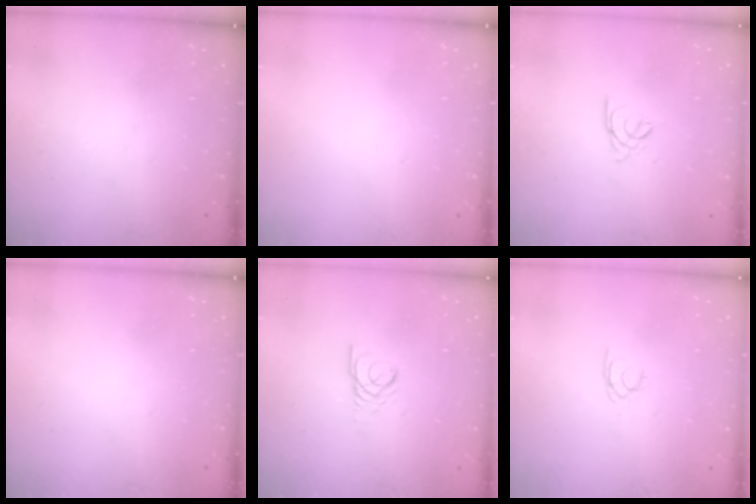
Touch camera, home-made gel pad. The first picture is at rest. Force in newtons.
{"total": 0.0}
{"total": 1.7, "press": 1.7, "slide": 0.4}
{"total": 0.0}
{"total": 2.3, "press": 2.3, "slide": 0.1}
{"total": 1.4, "press": 1.4, "slide": 0.2}